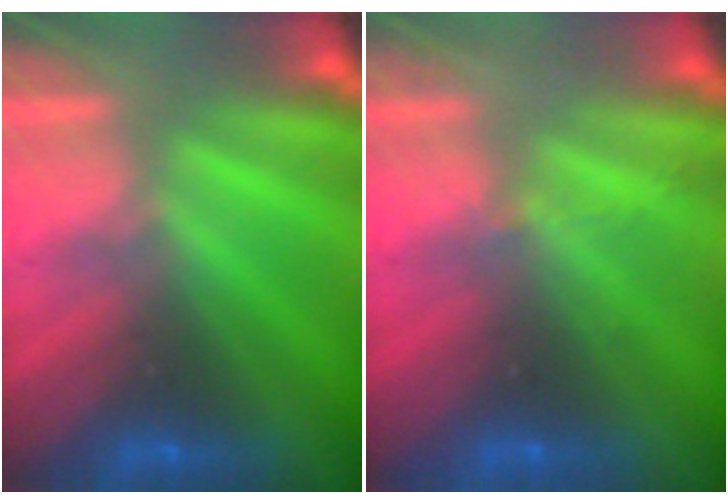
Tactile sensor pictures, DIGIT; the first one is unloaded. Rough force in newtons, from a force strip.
{"total": 2.1}